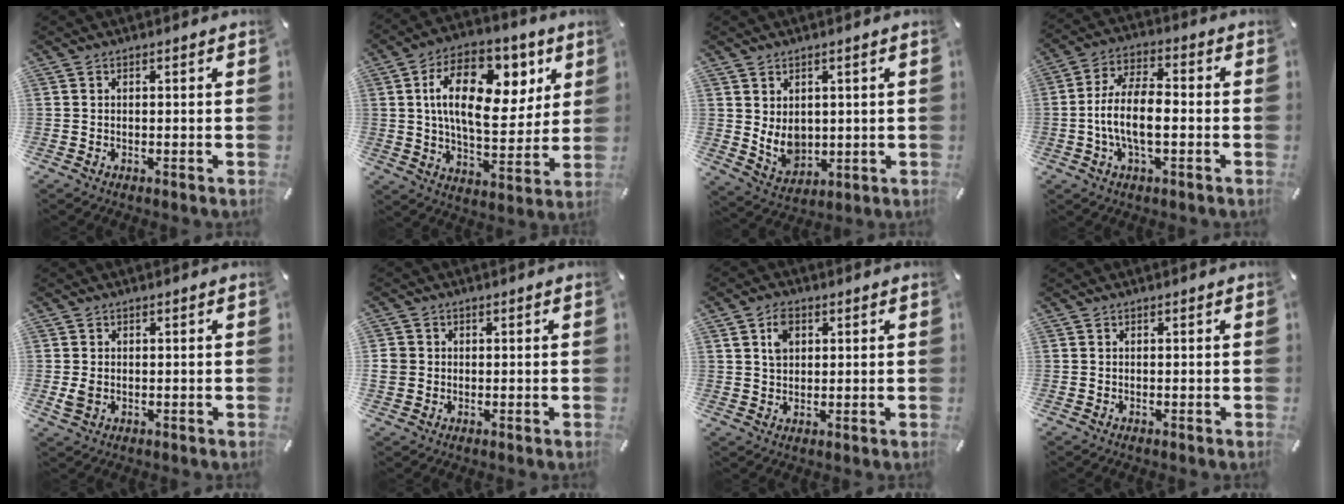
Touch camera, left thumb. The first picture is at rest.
{"total": 20.2, "force": [6.5, 11.5, 15.3], "torque": [-0.243, -0.009, 0.107]}
{"total": 6.6, "force": [2.0, 5.5, 3.1], "torque": [-0.060, -0.019, 0.039]}
{"total": 10.3, "force": [-2.4, 4.7, 8.8], "torque": [-0.181, 0.008, -0.045]}
{"total": 2.4, "force": [-0.1, 2.0, 1.4], "torque": [-0.017, 0.001, -0.002]}
{"total": 3.0, "force": [0.2, 2.9, 0.3], "torque": [-0.009, 0.005, 0.004]}
{"total": 5.0, "force": [1.9, 3.6, 2.9], "torque": [-0.052, 0.001, 0.032]}
{"total": 0.0}